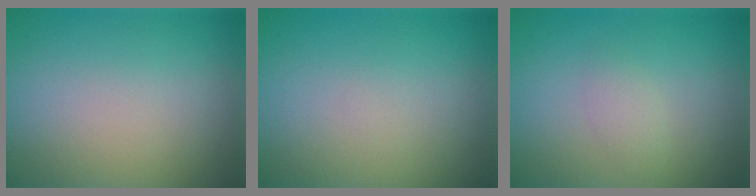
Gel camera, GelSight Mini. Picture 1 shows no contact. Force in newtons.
{"total": 0.0}
{"total": 1.3, "press": 1.3, "slide": 0.0}